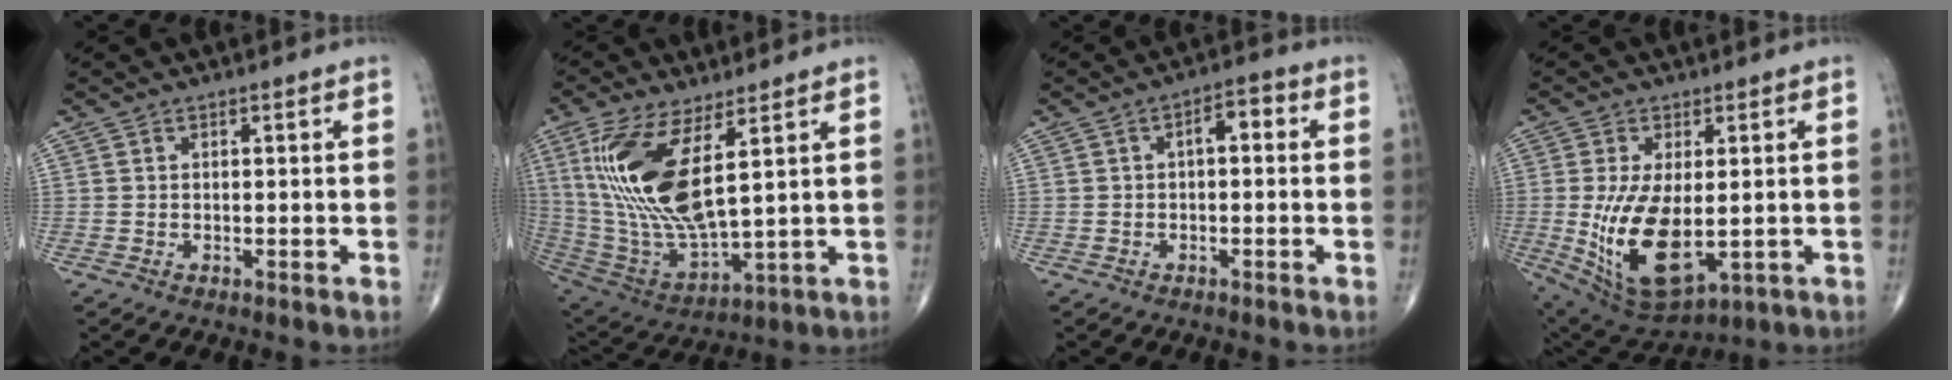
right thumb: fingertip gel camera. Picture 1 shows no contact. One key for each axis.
{"total": 19.1, "fx": 6.0, "fy": 6.8, "fz": 16.8, "tx": -0.356, "ty": -0.037, "tz": 0.128}
{"total": 3.7, "fx": 0.2, "fy": 1.9, "fz": 3.2, "tx": -0.038, "ty": 0.016, "tz": -0.005}
{"total": 15.2, "fx": -1.5, "fy": 7.6, "fz": 13.1, "tx": -0.244, "ty": -0.020, "tz": 0.000}